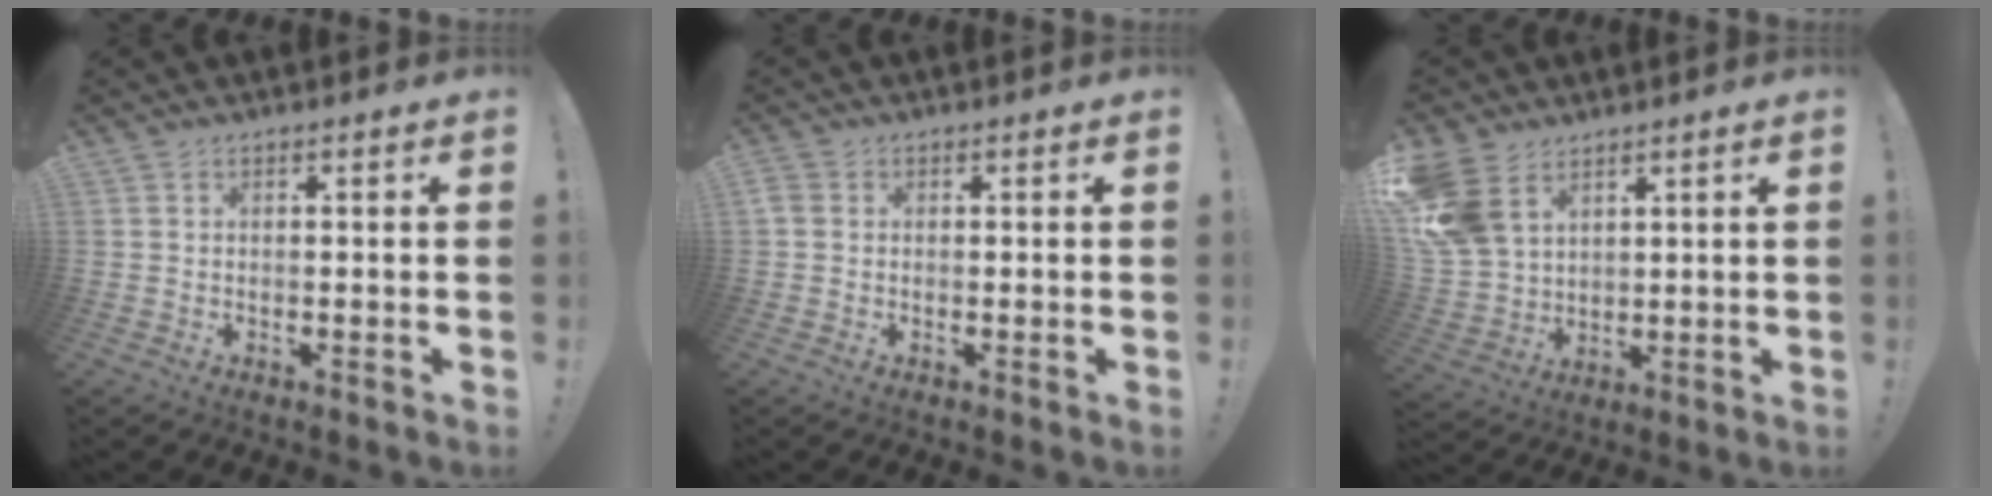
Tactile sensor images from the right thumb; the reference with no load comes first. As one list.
[{"total": 2.4, "force": [0.3, 2.0, 1.4], "torque": [-0.028, 0.007, 0.009]}, {"total": 13.1, "force": [6.3, 9.1, 7.0], "torque": [-0.153, -0.031, 0.128]}]